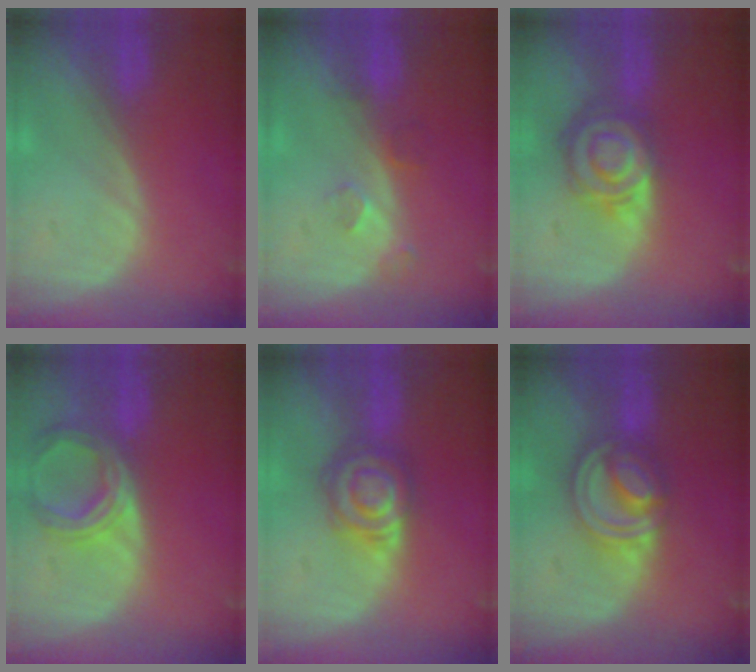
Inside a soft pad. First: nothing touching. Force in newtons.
{"total": 3.2, "press": 2.6, "slide": 1.8}
{"total": 8.0, "press": 7.1, "slide": 3.7}
{"total": 6.9, "press": 6.4, "slide": 2.7}
{"total": 6.7, "press": 6.3, "slide": 2.1}
{"total": 8.2, "press": 6.9, "slide": 4.4}